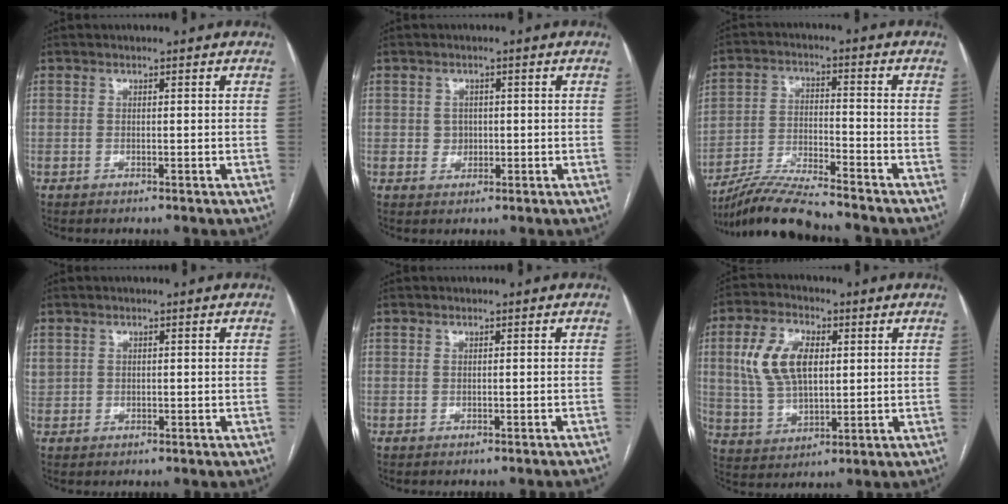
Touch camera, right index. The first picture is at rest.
{"total": 2.0, "force": [0.0, 1.9, 0.7], "torque": [-0.007, 0.003, 0.003]}
{"total": 10.1, "force": [-9.4, -0.5, 3.7], "torque": [-0.069, -0.013, -0.172]}
{"total": 1.9, "force": [0.6, 1.7, 0.6], "torque": [-0.020, 0.016, 0.019]}
{"total": 2.0, "force": [-1.7, -0.4, 0.9], "torque": [-0.009, 0.007, -0.020]}
{"total": 10.8, "force": [2.7, 5.9, 8.7], "torque": [-0.190, 0.019, 0.056]}